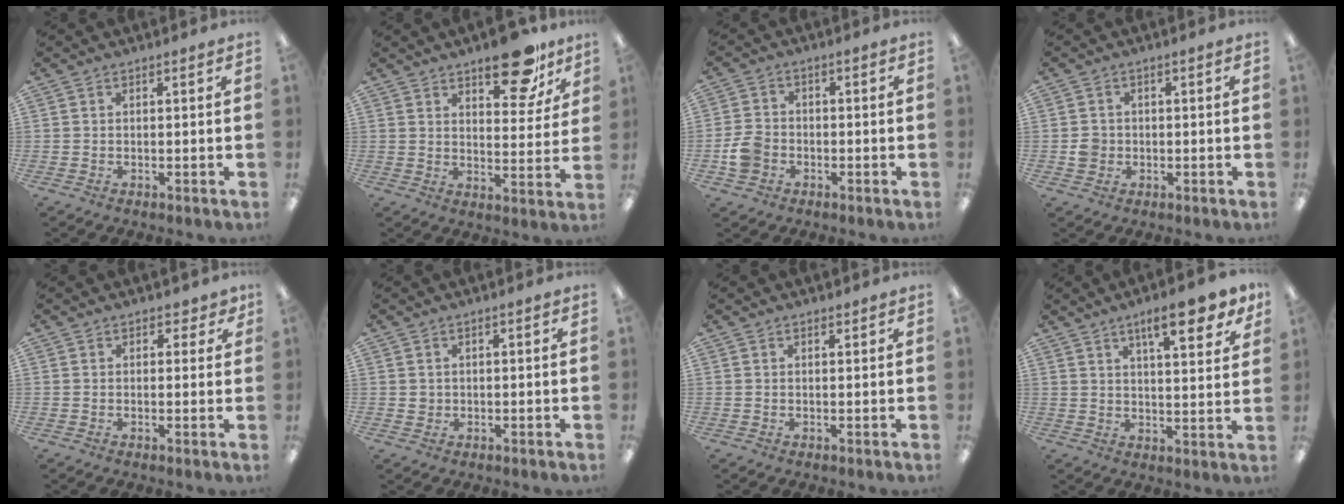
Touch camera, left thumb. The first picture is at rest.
{"total": 14.9, "force": [10.4, 6.6, 8.3], "torque": [-0.086, -0.065, 0.172]}
{"total": 5.6, "force": [-2.0, 4.5, 2.6], "torque": [-0.055, 0.013, -0.037]}
{"total": 3.1, "force": [-0.5, 2.9, 0.9], "torque": [-0.008, 0.001, -0.012]}
{"total": 2.6, "force": [1.4, 1.8, 1.1], "torque": [0.001, -0.003, 0.021]}
{"total": 1.2, "force": [0.3, 1.1, 0.2], "torque": [-0.006, 0.005, 0.004]}
{"total": 0.6, "force": [0.6, 0.2, 0.2], "torque": [0.003, -0.004, 0.009]}
{"total": 10.5, "force": [6.8, 2.9, 7.4], "torque": [-0.094, -0.036, 0.106]}